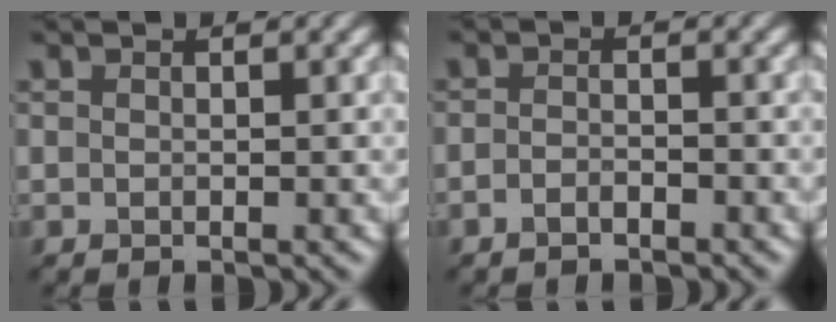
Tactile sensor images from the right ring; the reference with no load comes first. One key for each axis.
{"total": 1.3, "fx": -0.9, "fy": 0.4, "fz": 0.9, "tx": -0.018, "ty": 0.000, "tz": -0.019}